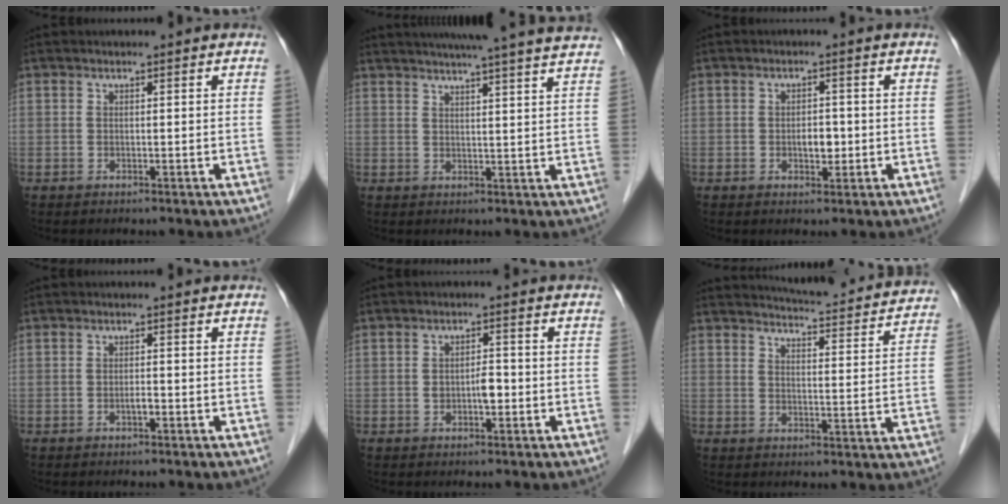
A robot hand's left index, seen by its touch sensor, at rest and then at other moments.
{"total": 19.6, "force": [17.5, -0.4, 8.9], "torque": [-0.136, 0.001, 0.214]}
{"total": 2.6, "force": [-0.5, 1.5, 2.1], "torque": [-0.033, 0.002, -0.004]}
{"total": 0.9, "force": [-0.5, 0.2, 0.8], "torque": [-0.015, 0.002, -0.008]}
{"total": 2.6, "force": [-0.6, 1.1, 2.2], "torque": [-0.038, 0.004, -0.007]}
{"total": 16.9, "force": [16.3, 1.9, 4.0], "torque": [-0.048, -0.036, 0.189]}